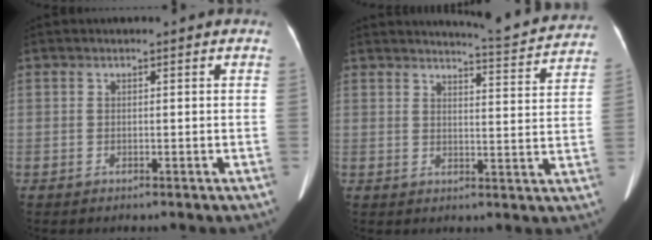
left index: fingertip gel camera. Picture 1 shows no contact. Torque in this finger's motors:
{"motor_torque": [0.23, -0.34, 0.00, 0.01]}